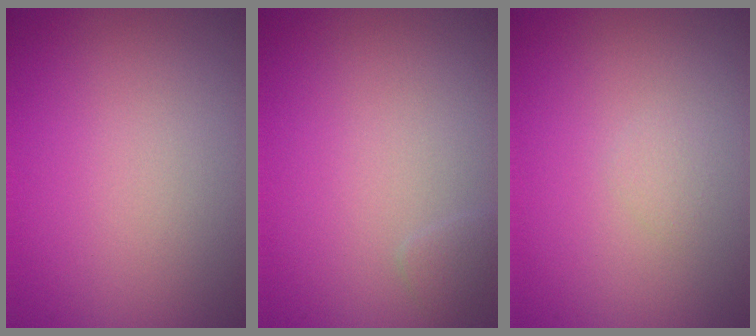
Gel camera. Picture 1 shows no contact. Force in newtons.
{"total": 0.8, "press": 0.8, "slide": 0.0}
{"total": 0.5, "press": 0.5, "slide": 0.0}